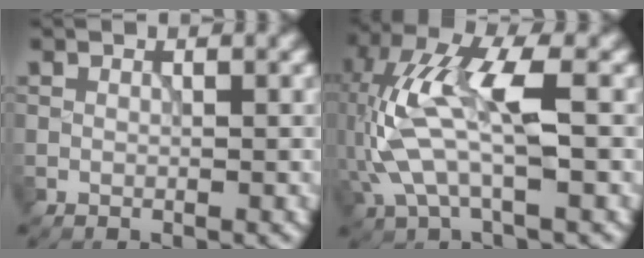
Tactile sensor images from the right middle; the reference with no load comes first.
{"total": 8.7, "force": [-0.3, 3.4, 8.0], "torque": [-0.191, 0.017, -0.008]}